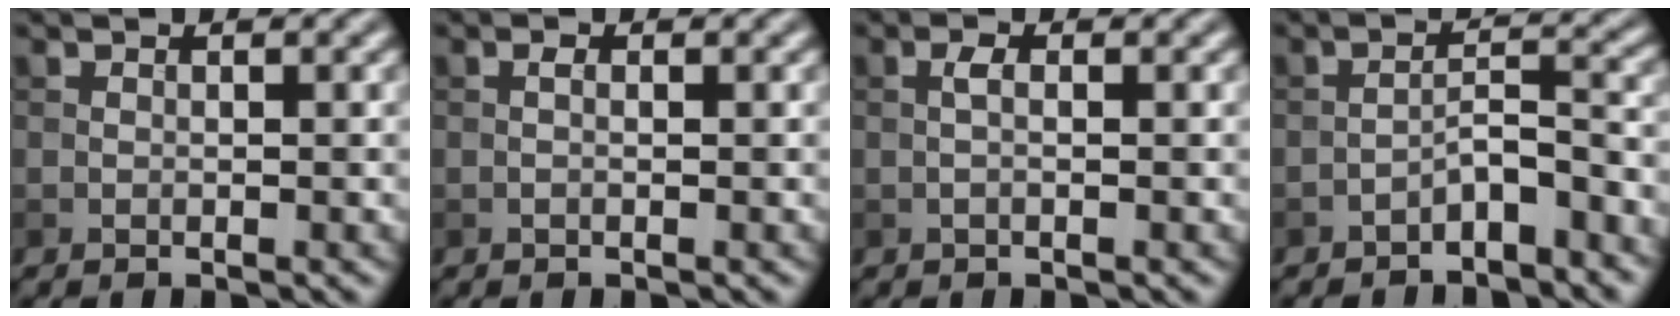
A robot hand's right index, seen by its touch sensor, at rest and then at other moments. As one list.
[{"total": 0.6, "force": [-0.2, 0.2, 0.6], "torque": [-0.014, 0.000, -0.006]}, {"total": 1.1, "force": [-0.2, 0.3, 1.1], "torque": [-0.024, 0.002, -0.006]}, {"total": 3.7, "force": [-2.7, 0.8, 2.3], "torque": [-0.040, 0.014, -0.052]}]